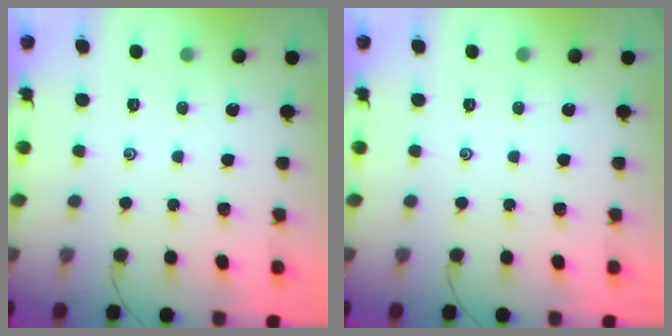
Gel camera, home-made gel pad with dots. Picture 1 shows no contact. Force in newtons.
{"total": 0.0}